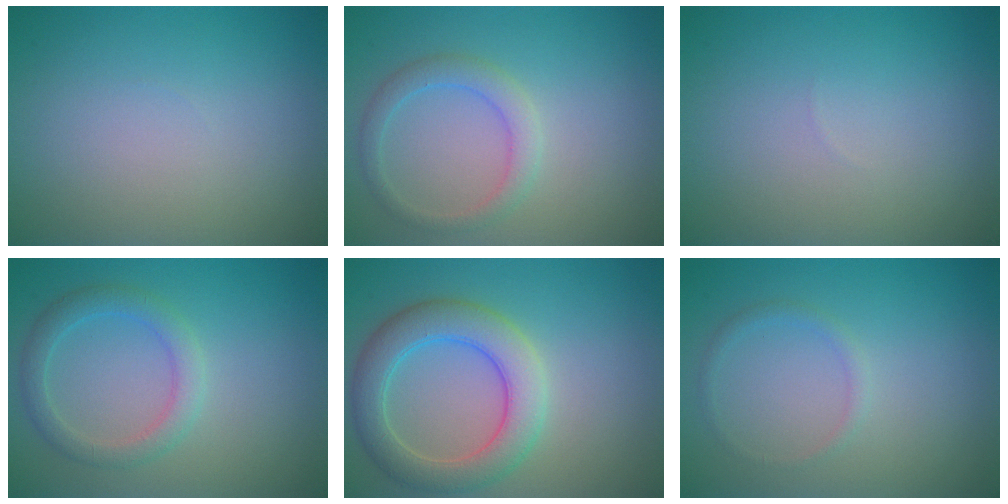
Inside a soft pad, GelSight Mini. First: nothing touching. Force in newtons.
{"total": 2.3, "press": 2.3, "slide": 0.2}
{"total": 0.0}
{"total": 2.7, "press": 2.7, "slide": 0.2}
{"total": 5.5, "press": 5.5, "slide": 0.3}
{"total": 0.9, "press": 0.9, "slide": 0.1}